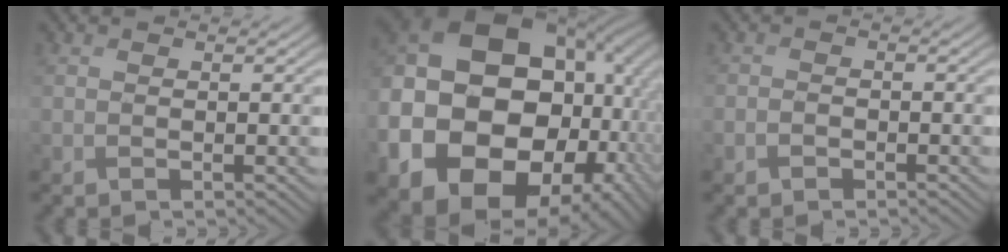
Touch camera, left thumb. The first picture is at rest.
{"total": 23.8, "force": [-4.2, 19.2, 13.4], "torque": [-0.287, -0.042, -0.074]}
{"total": 1.6, "force": [-1.5, 0.2, -0.4], "torque": [0.008, 0.000, -0.022]}